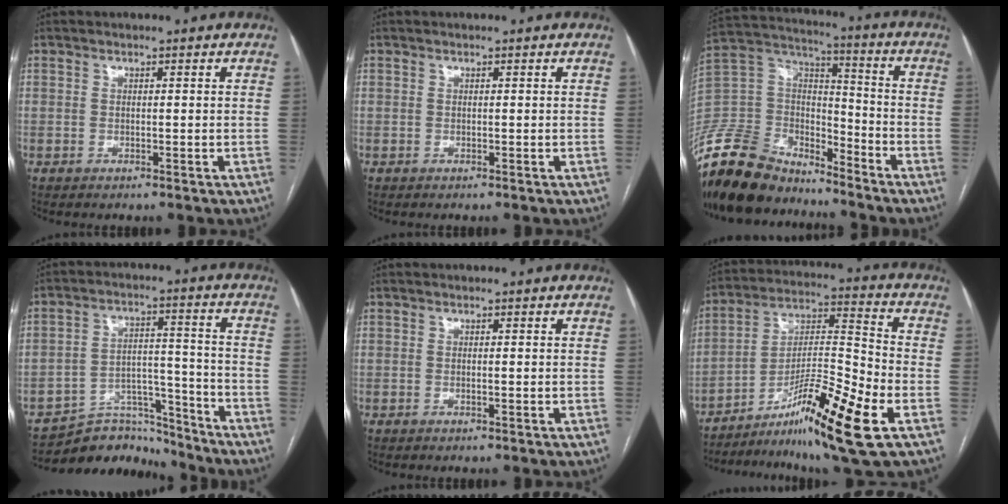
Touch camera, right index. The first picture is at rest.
{"total": 0.0}
{"total": 22.9, "force": [-19.5, 8.6, 8.4], "torque": [-0.225, 0.000, -0.357]}
{"total": 9.2, "force": [-8.7, 2.9, -0.8], "torque": [0.027, 0.055, -0.142]}
{"total": 0.5, "force": [-0.1, 0.0, 0.5], "torque": [-0.011, -0.001, -0.002]}
{"total": 17.3, "force": [-8.9, 0.4, 14.8], "torque": [-0.269, -0.013, -0.148]}